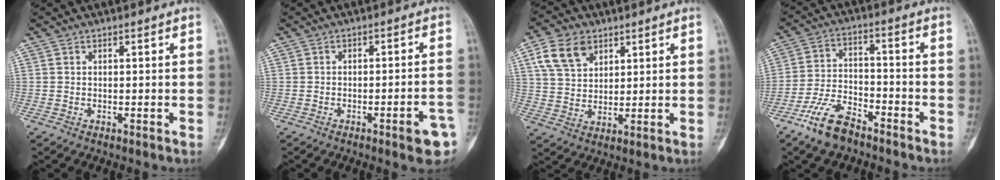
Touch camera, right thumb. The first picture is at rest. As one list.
[{"total": 6.9, "force": [-3.3, 1.3, 5.9], "torque": [-0.068, 0.020, -0.036]}, {"total": 9.2, "force": [4.6, 6.3, 5.0], "torque": [-0.076, -0.011, 0.091]}, {"total": 9.8, "force": [-7.0, 4.4, 5.2], "torque": [-0.101, 0.039, -0.136]}]